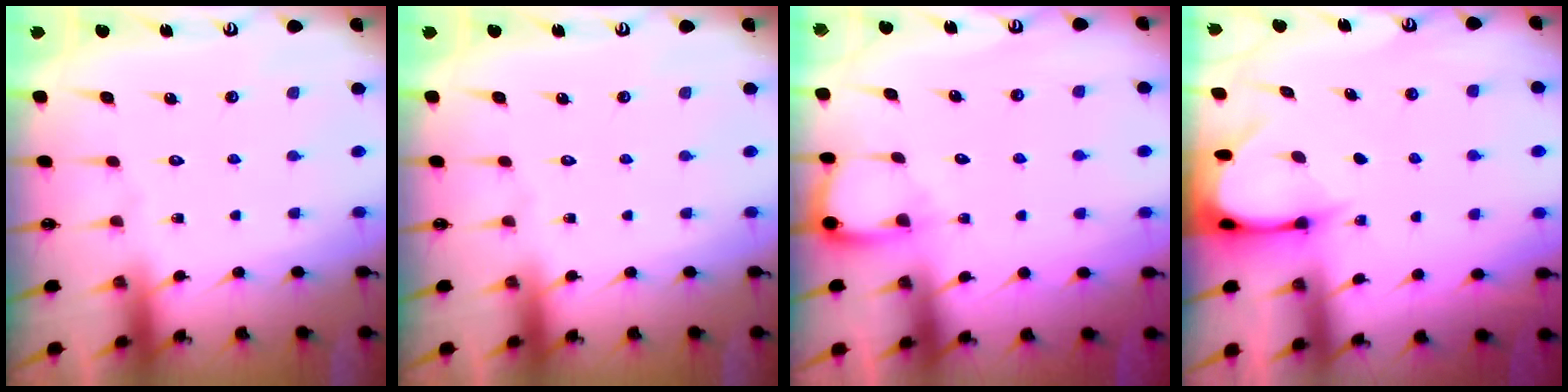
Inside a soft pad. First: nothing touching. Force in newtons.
{"total": 0.0}
{"total": 4.5, "press": 4.4, "slide": 0.5}
{"total": 3.6, "press": 3.6, "slide": 0.3}